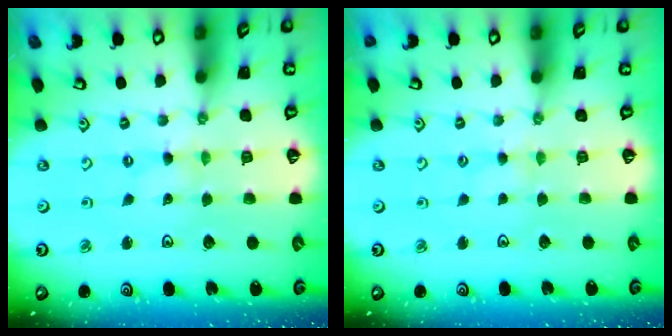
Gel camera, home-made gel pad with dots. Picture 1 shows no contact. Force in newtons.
{"total": 2.1, "press": 2.1, "slide": 0.2}